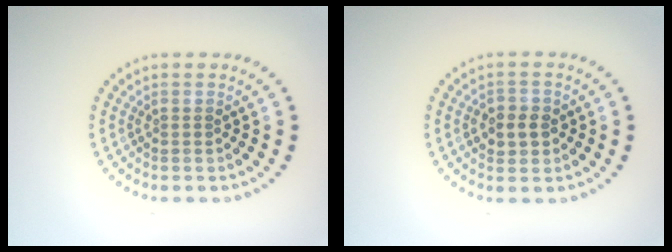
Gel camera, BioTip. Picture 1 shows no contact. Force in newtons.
{"total": 2.4, "press": 2.4, "slide": 0.5}